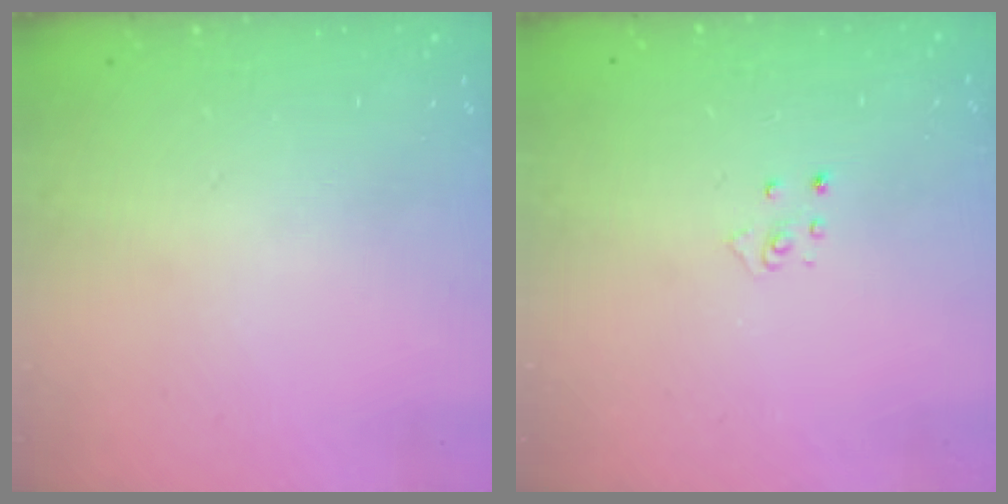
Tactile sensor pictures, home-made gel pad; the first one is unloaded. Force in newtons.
{"total": 2.8, "press": 2.8, "slide": 0.3}